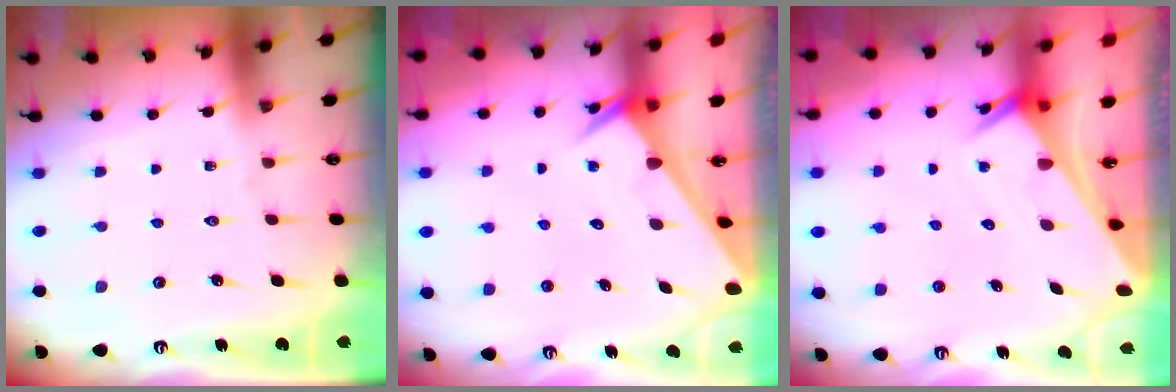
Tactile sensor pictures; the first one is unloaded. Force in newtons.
{"total": 2.5, "press": 2.5, "slide": 0.0}
{"total": 2.4, "press": 2.4, "slide": 0.2}